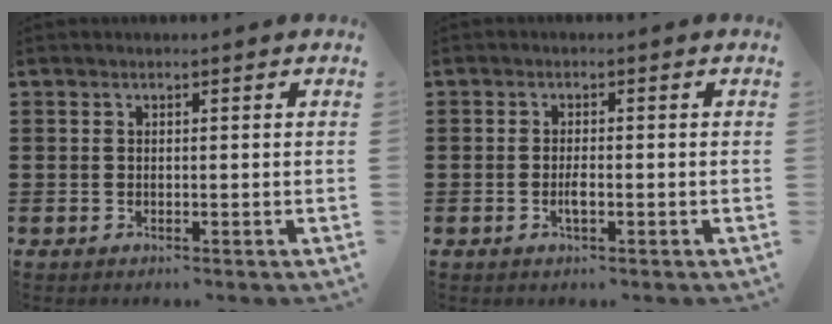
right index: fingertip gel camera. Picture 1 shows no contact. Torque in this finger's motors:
{"motor_torque": [1.03, 1.11, 0.28, 0.06]}